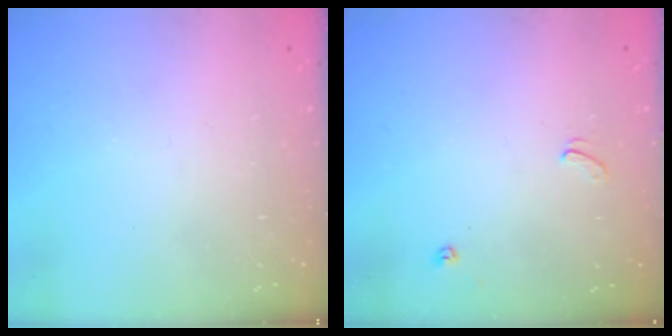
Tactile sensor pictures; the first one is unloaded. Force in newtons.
{"total": 1.7, "press": 1.7, "slide": 0.5}